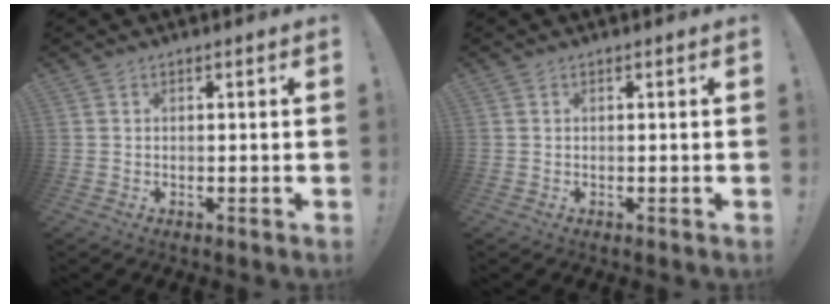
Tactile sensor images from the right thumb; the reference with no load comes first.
{"total": 0.0}